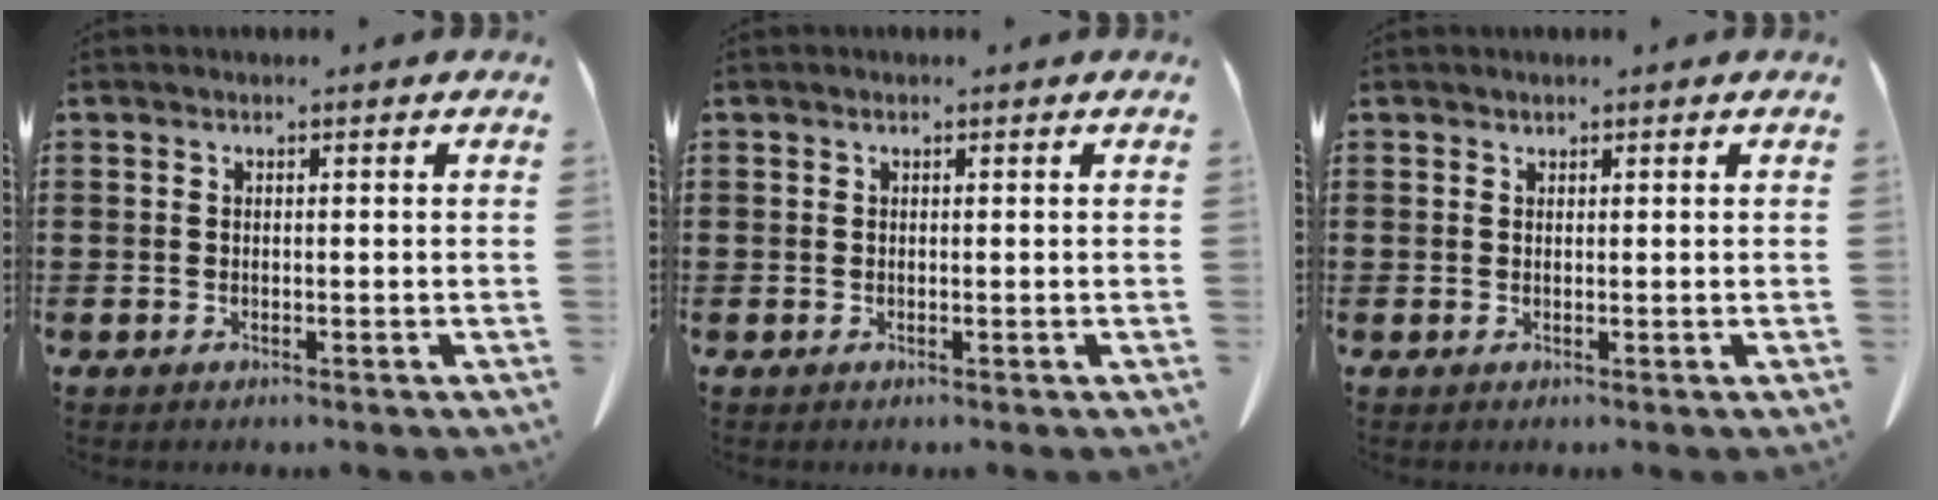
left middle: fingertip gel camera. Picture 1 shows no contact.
{"total": 0.0}
{"total": 0.6, "force": [0.6, 0.1, 0.0], "torque": [-0.002, -0.002, 0.014]}